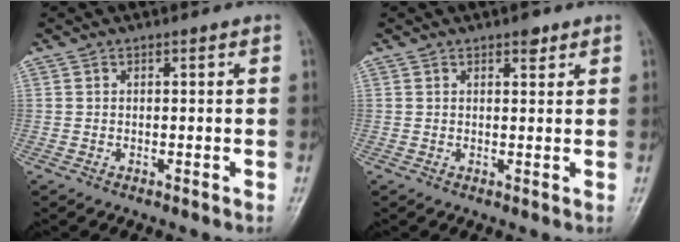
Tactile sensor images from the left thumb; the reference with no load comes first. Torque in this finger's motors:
{"motor_torque": [0.87, 0.09, 0.56, 0.00, 0.02]}